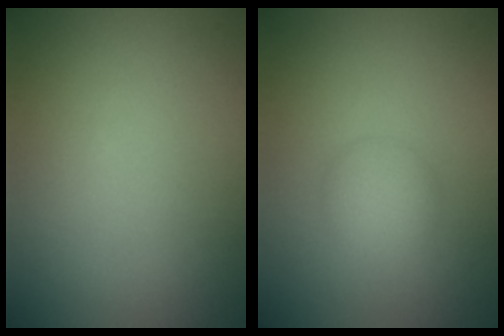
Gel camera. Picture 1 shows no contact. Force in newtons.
{"total": 2.2, "press": 2.2, "slide": 0.1}